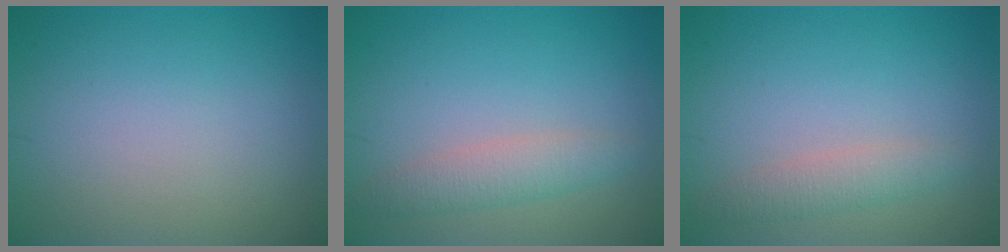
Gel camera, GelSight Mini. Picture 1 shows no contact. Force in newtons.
{"total": 2.5, "press": 2.5, "slide": 0.1}
{"total": 2.0, "press": 2.0, "slide": 0.1}